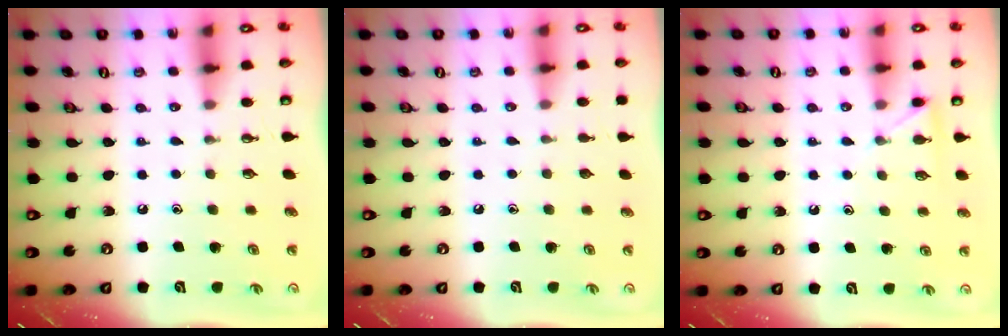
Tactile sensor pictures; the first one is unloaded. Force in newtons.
{"total": 0.0}
{"total": 4.8, "press": 4.7, "slide": 0.5}